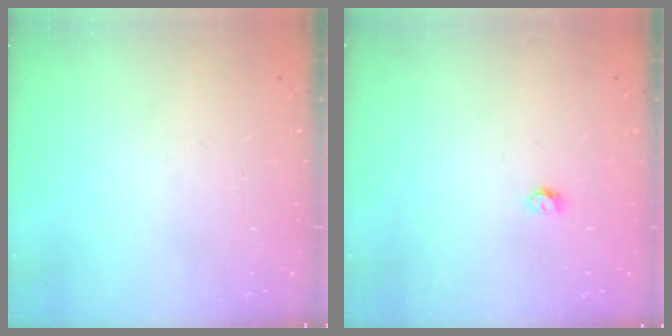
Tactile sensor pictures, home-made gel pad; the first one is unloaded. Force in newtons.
{"total": 3.7, "press": 3.6, "slide": 0.4}